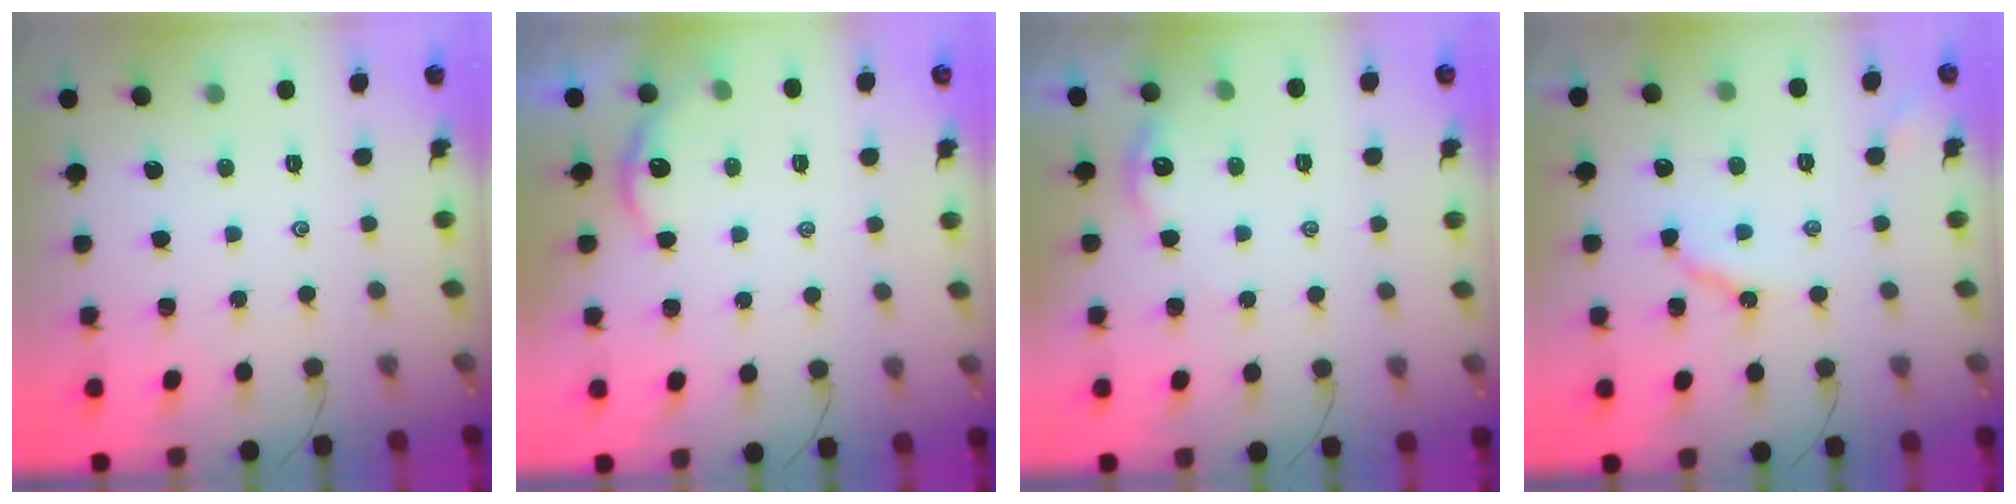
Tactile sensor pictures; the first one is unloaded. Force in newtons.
{"total": 3.3, "press": 3.3, "slide": 0.5}
{"total": 4.5, "press": 4.5, "slide": 0.5}
{"total": 6.0, "press": 5.9, "slide": 0.7}